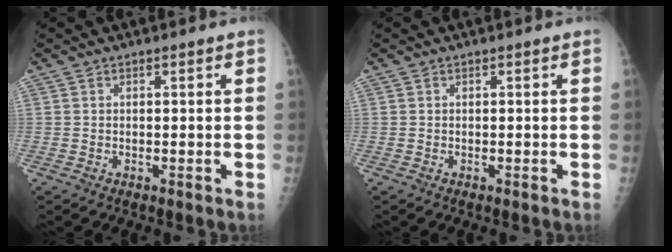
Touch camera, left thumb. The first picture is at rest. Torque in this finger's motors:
{"motor_torque": [0.00, 0.00, 0.00, 0.00, 0.00]}